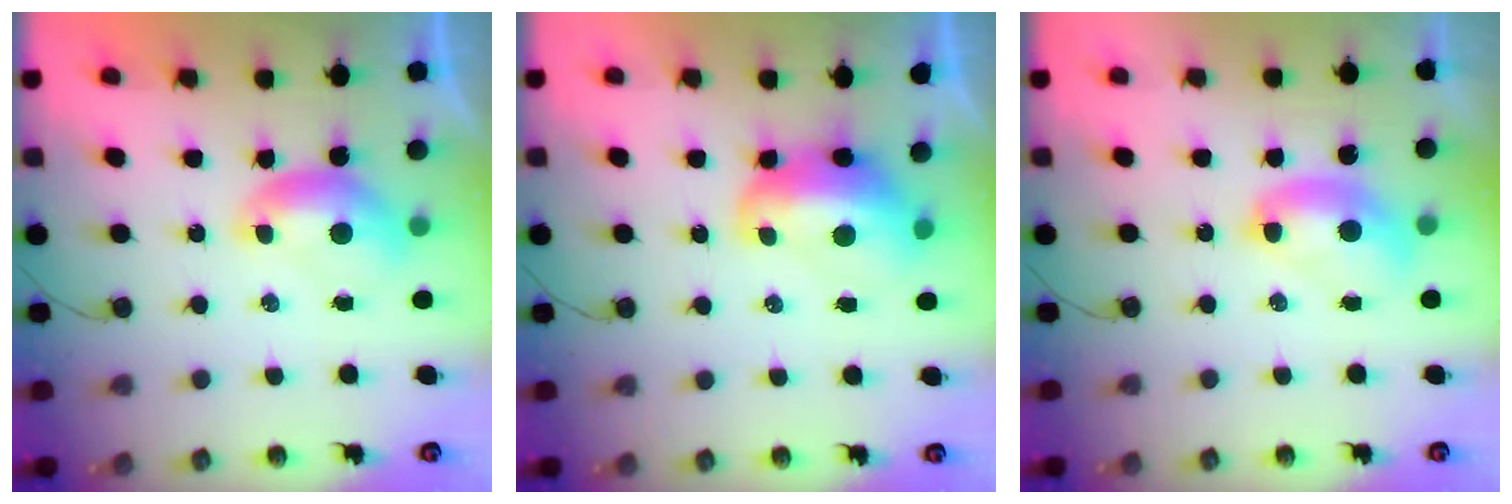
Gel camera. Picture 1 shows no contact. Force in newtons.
{"total": 5.3, "press": 5.2, "slide": 1.0}
{"total": 2.7, "press": 2.7, "slide": 0.1}